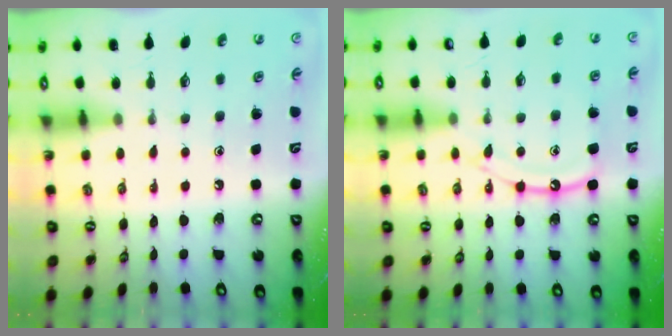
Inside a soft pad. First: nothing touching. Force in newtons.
{"total": 12.6, "press": 12.5, "slide": 1.2}